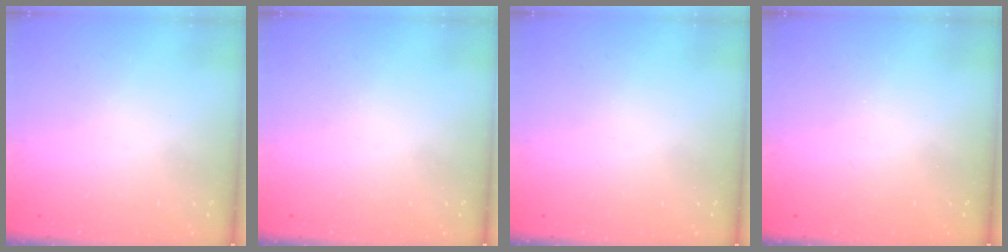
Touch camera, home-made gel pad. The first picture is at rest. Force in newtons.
{"total": 0.0}
{"total": 0.0}
{"total": 1.5, "press": 1.3, "slide": 0.9}